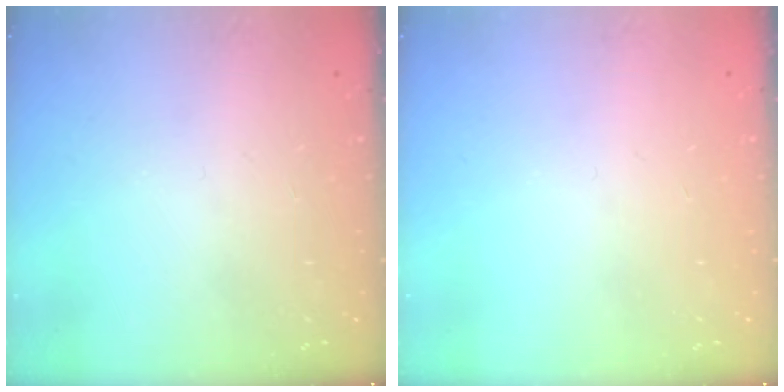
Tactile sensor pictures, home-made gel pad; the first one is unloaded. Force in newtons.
{"total": 0.0}